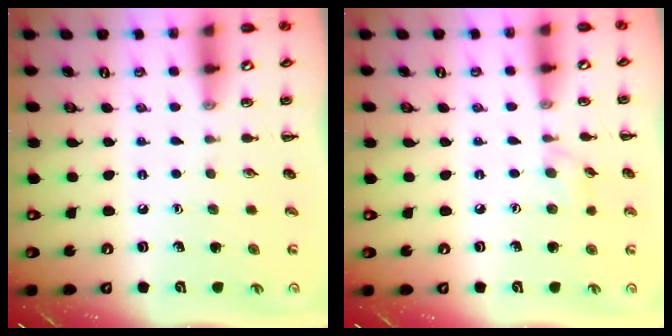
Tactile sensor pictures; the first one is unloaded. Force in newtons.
{"total": 4.8, "press": 4.4, "slide": 1.9}